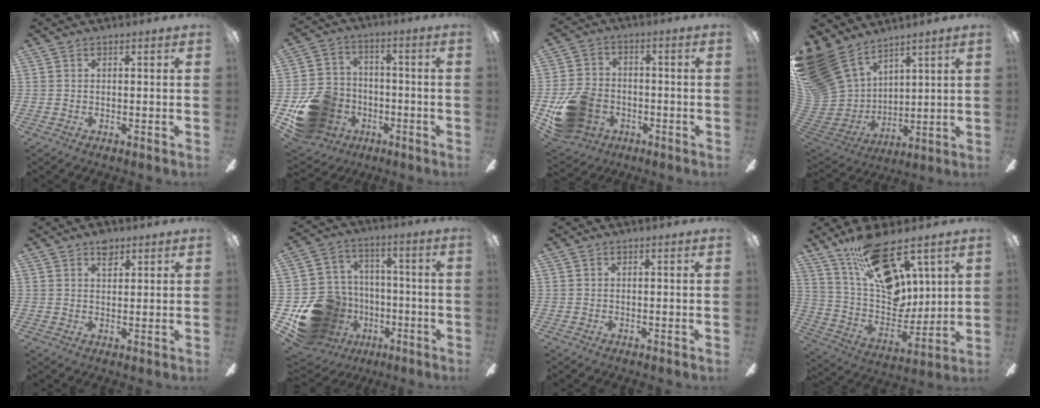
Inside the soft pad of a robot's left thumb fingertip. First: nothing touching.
{"total": 16.4, "force": [-7.2, 12.9, 7.2], "torque": [-0.150, 0.053, -0.113]}
{"total": 13.6, "force": [-5.6, 10.2, 7.0], "torque": [-0.145, 0.039, -0.095]}
{"total": 22.1, "force": [13.0, 14.7, 10.1], "torque": [-0.240, -0.077, 0.257]}
{"total": 3.6, "force": [2.5, 2.0, 1.7], "torque": [-0.014, -0.007, 0.041]}
{"total": 19.1, "force": [-7.7, 15.9, 7.2], "torque": [-0.155, 0.053, -0.088]}
{"total": 0.0}
{"total": 20.3, "force": [13.4, 9.3, 12.1], "torque": [-0.216, -0.080, 0.240]}